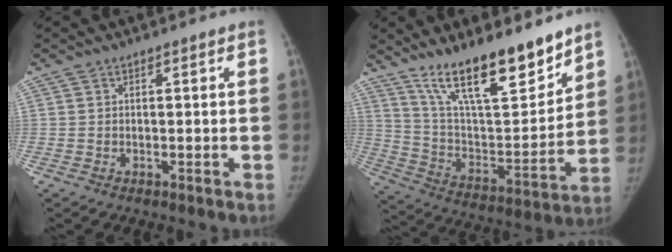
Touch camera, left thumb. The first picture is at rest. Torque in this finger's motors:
{"motor_torque": [0.51, -0.08, 1.43, -1.34, 0.13]}